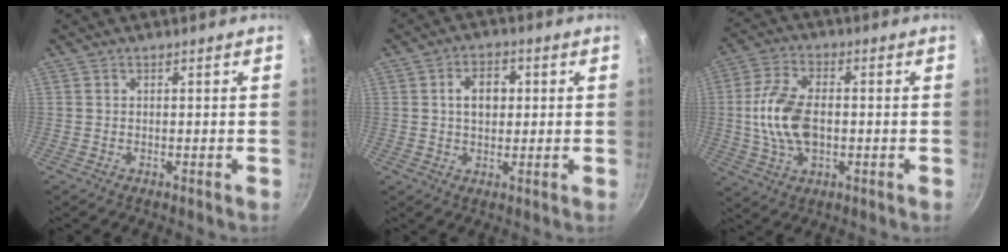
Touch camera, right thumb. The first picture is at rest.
{"total": 6.1, "force": [0.9, 4.3, 4.3], "torque": [-0.046, 0.009, 0.013]}
{"total": 12.2, "force": [-0.5, 7.3, 9.8], "torque": [-0.184, 0.019, -0.014]}